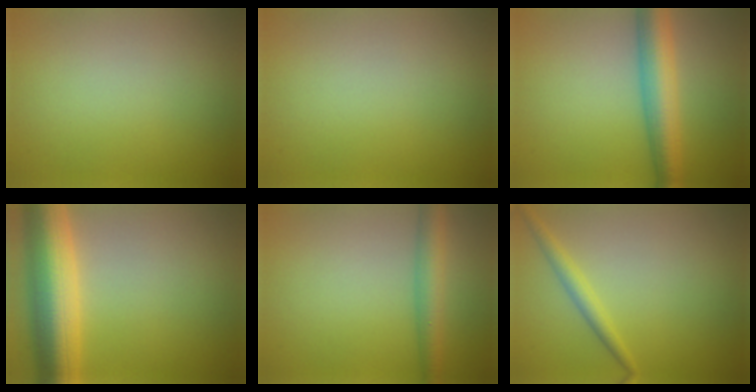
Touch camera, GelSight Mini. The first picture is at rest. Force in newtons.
{"total": 0.0}
{"total": 5.9, "press": 5.9, "slide": 0.2}
{"total": 9.5, "press": 9.5, "slide": 0.1}
{"total": 3.4, "press": 3.4, "slide": 0.2}
{"total": 1.8, "press": 1.8, "slide": 0.1}